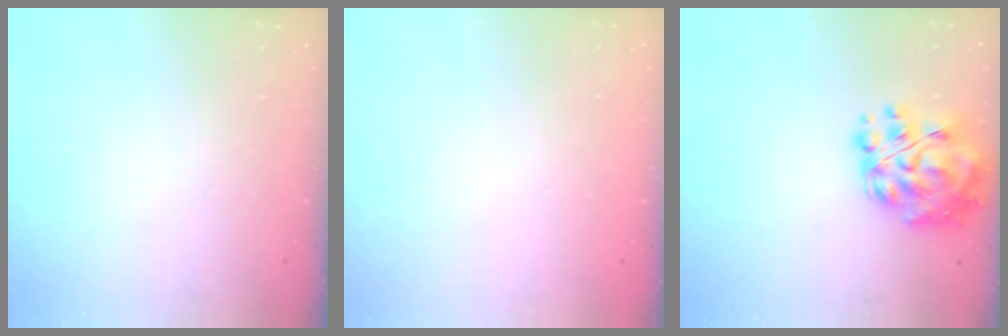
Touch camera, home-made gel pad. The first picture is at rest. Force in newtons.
{"total": 1.9, "press": 1.9, "slide": 0.2}
{"total": 14.7, "press": 14.1, "slide": 4.2}